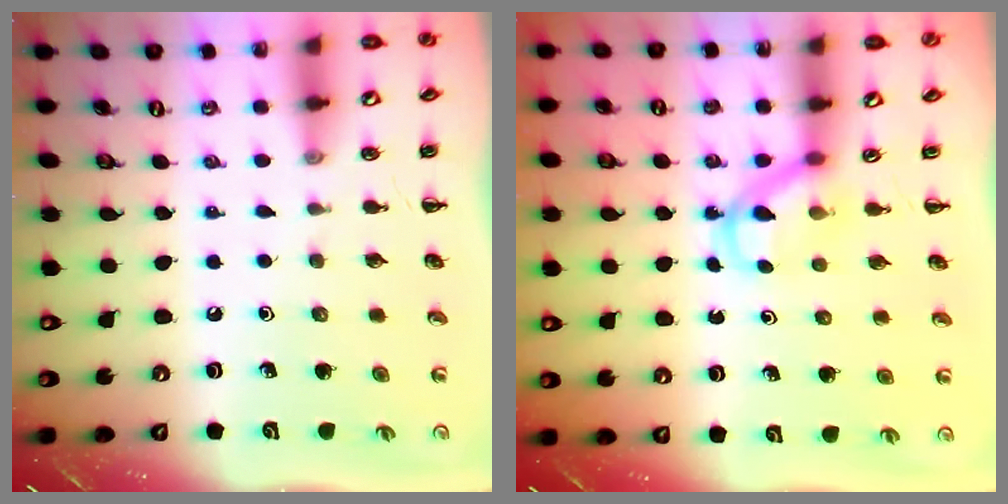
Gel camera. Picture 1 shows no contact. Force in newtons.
{"total": 4.0, "press": 3.9, "slide": 0.8}